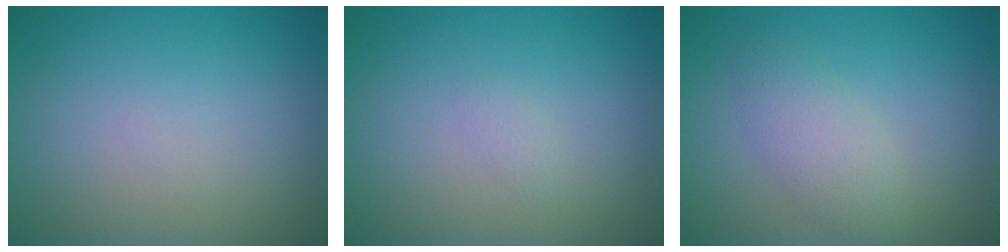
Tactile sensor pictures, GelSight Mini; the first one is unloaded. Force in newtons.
{"total": 0.6, "press": 0.6, "slide": 0.0}
{"total": 2.7, "press": 2.6, "slide": 0.1}